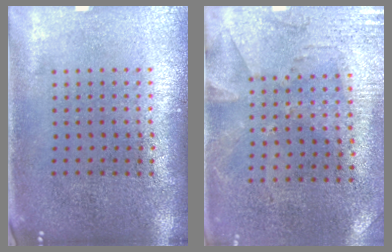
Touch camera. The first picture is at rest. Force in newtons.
{"total": 2.8, "press": 2.2, "slide": 1.6}